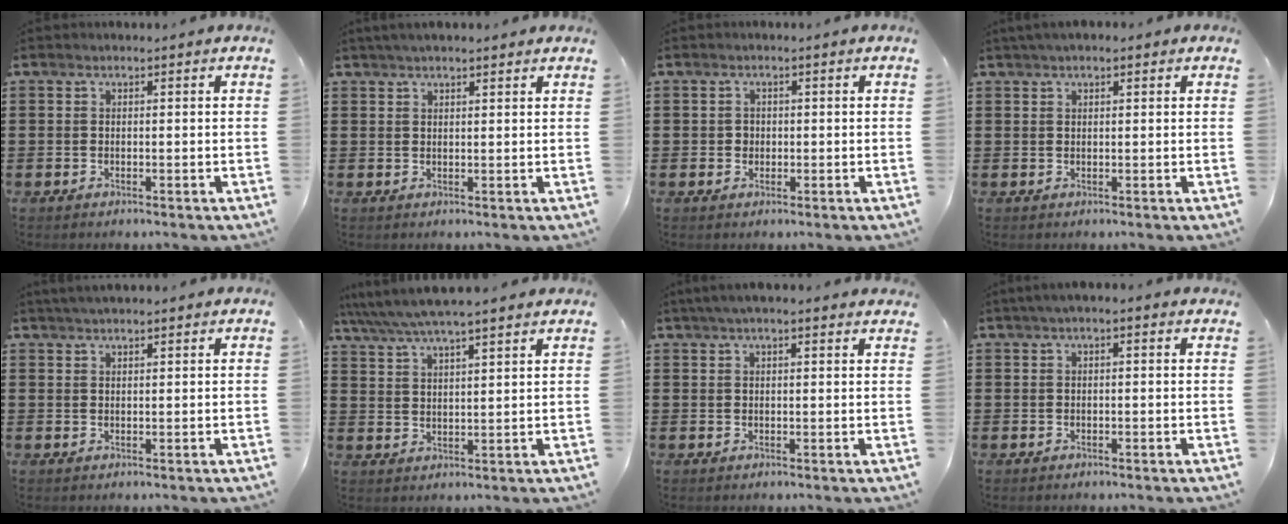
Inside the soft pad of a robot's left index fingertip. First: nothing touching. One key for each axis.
{"total": 2.1, "fx": 1.7, "fy": 0.3, "fz": 1.2, "tx": -0.025, "ty": 0.005, "tz": 0.031}
{"total": 1.2, "fx": 0.1, "fy": 1.1, "fz": 0.3, "tx": -0.010, "ty": 0.007, "tz": 0.000}
{"total": 1.5, "fx": 1.0, "fy": 0.6, "fz": 1.1, "tx": -0.022, "ty": 0.006, "tz": 0.017}
{"total": 1.9, "fx": 1.7, "fy": 0.2, "fz": 0.8, "tx": -0.018, "ty": 0.004, "tz": 0.031}
{"total": 5.6, "fx": 5.0, "fy": 0.4, "fz": 2.5, "tx": -0.065, "ty": -0.019, "tz": 0.088}
{"total": 2.9, "fx": 2.3, "fy": 0.5, "fz": 1.7, "tx": -0.039, "ty": 0.005, "tz": 0.042}
{"total": 1.3, "fx": 0.3, "fy": 0.4, "fz": 1.2, "tx": -0.024, "ty": 0.004, "tz": 0.005}